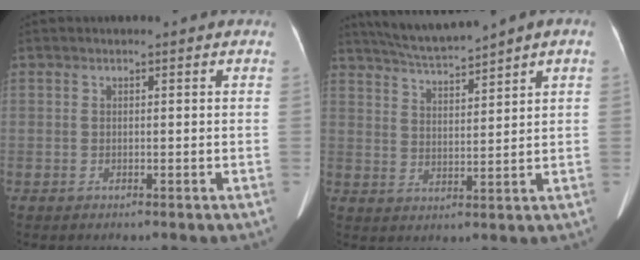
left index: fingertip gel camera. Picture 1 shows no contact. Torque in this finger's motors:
{"motor_torque": [-1.20, -0.94, -0.95, -0.02]}